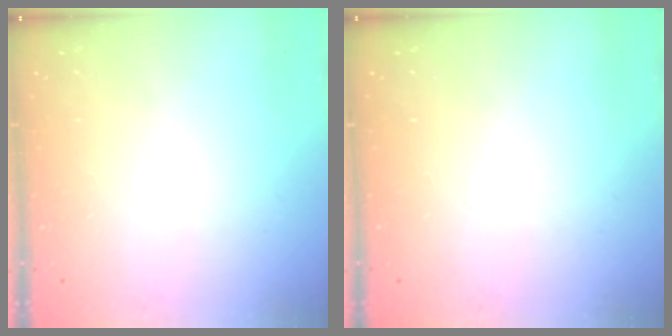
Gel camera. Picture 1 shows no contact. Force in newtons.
{"total": 0.0}